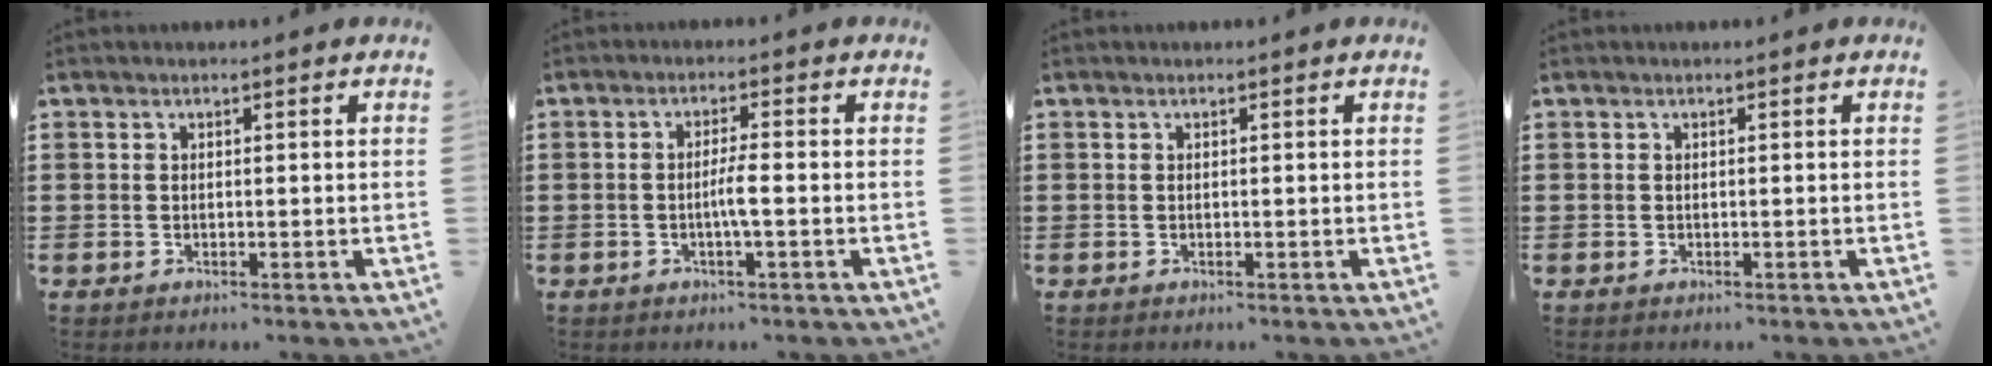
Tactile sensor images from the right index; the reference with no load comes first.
{"total": 3.0, "force": [-0.7, 0.1, 2.9], "torque": [-0.052, -0.002, -0.014]}
{"total": 0.0}
{"total": 0.0}